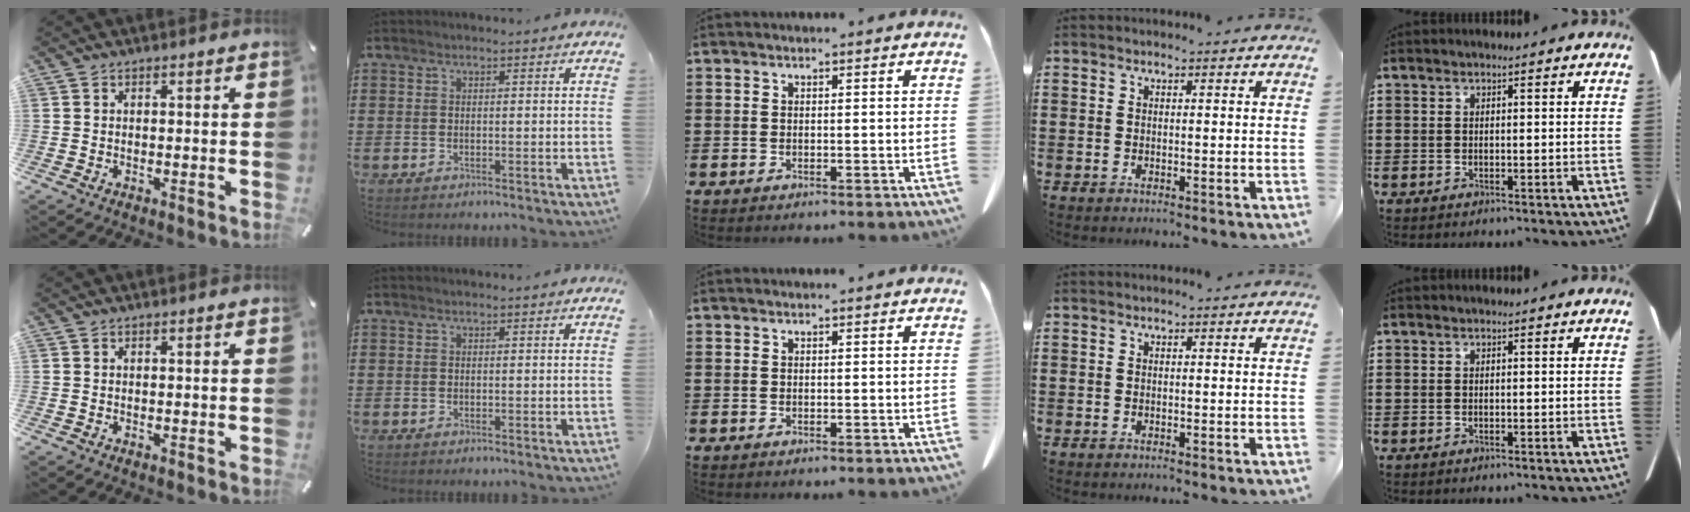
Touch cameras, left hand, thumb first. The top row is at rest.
{}